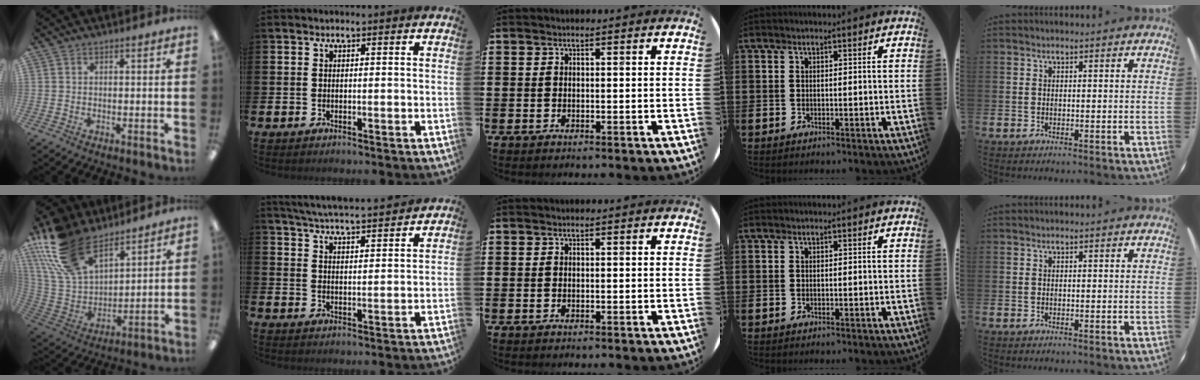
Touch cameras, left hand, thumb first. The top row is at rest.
{"thumb": {"total": 21.6, "force": [14.5, 11.1, 11.7], "torque": [-0.282, -0.068, 0.269]}, "index": {"total": 5.4, "force": [5.4, -0.1, 0.8], "torque": [-0.035, -0.035, 0.094]}}